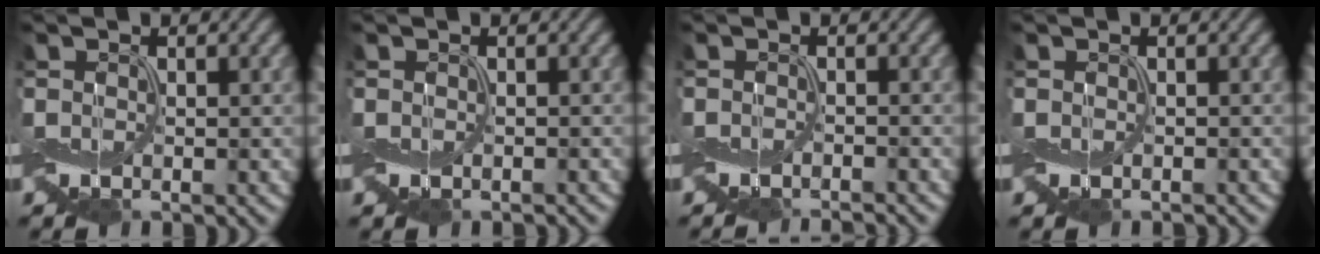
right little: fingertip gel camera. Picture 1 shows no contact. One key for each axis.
{"total": 0.0}
{"total": 2.3, "fx": -2.2, "fy": 0.1, "fz": 0.8, "tx": -0.005, "ty": -0.009, "tz": -0.039}
{"total": 0.0}